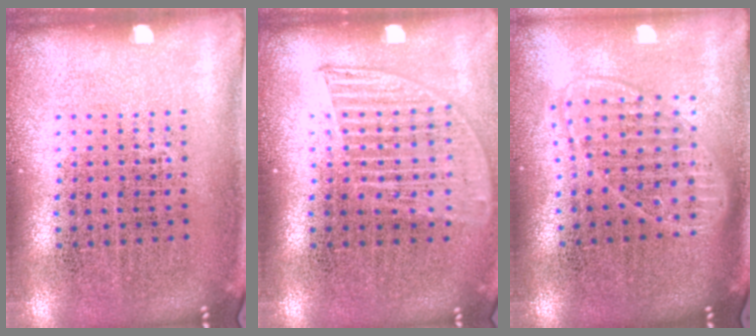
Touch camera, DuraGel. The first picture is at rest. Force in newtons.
{"total": 1.3, "press": 1.1, "slide": 0.6}
{"total": 1.8, "press": 1.5, "slide": 1.0}